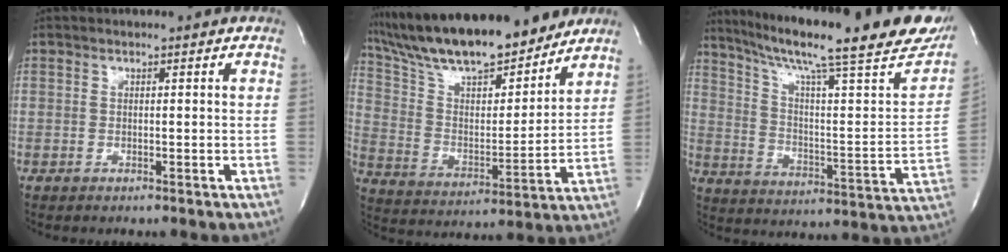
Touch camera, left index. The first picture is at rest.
{"total": 20.9, "force": [18.0, 3.8, 10.0], "torque": [-0.181, 0.009, 0.304]}
{"total": 29.7, "force": [22.6, 3.3, 19.0], "torque": [-0.282, -0.021, 0.306]}